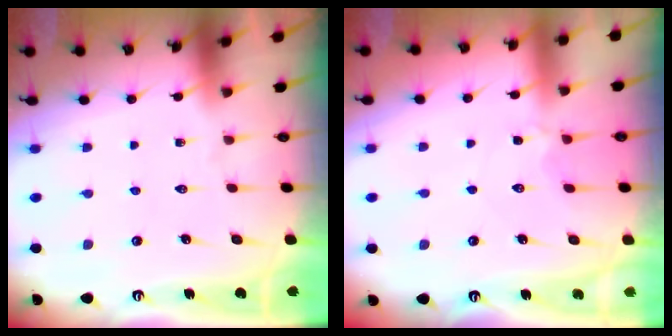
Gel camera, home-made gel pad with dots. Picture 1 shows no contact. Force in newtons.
{"total": 2.8, "press": 2.7, "slide": 0.5}